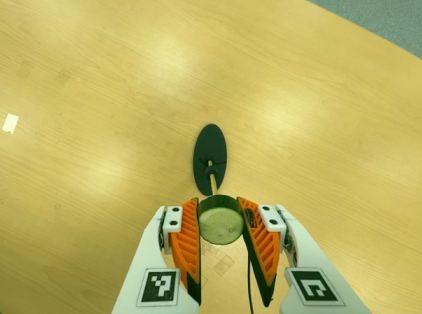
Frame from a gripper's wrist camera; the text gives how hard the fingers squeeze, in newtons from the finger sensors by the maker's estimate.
{"total": 11.6, "left": 11.4, "right": 11.7}